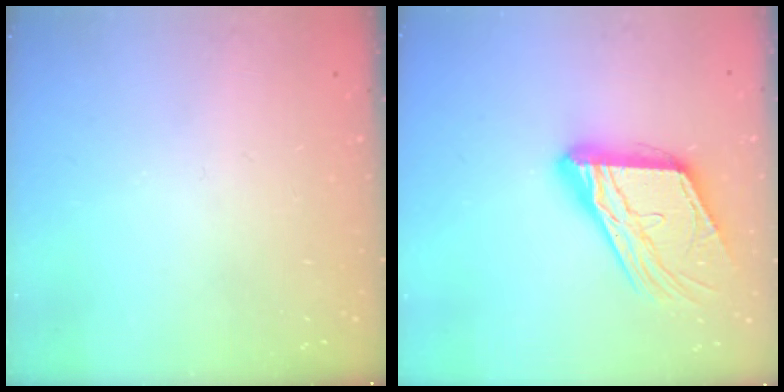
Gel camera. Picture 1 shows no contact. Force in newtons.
{"total": 17.4, "press": 17.3, "slide": 1.9}